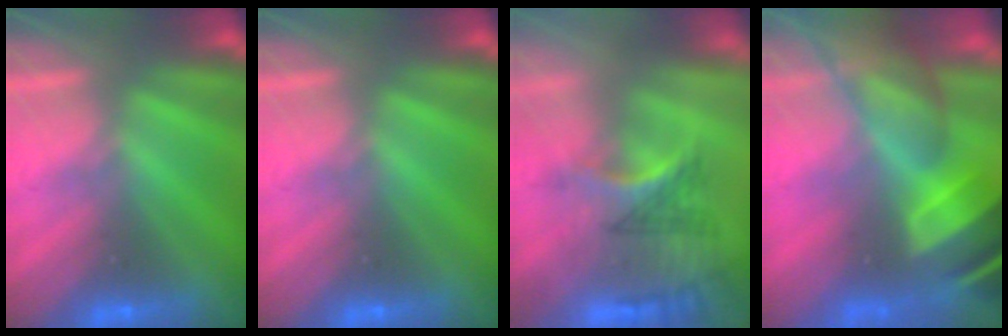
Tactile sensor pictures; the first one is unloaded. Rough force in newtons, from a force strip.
{"total": 0.0}
{"total": 2.9}
{"total": 9.3}